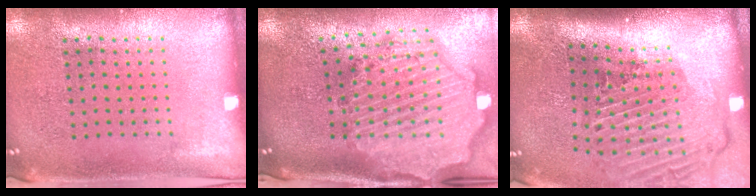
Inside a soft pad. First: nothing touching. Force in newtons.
{"total": 3.8, "press": 3.1, "slide": 2.2}
{"total": 2.9, "press": 2.0, "slide": 2.2}